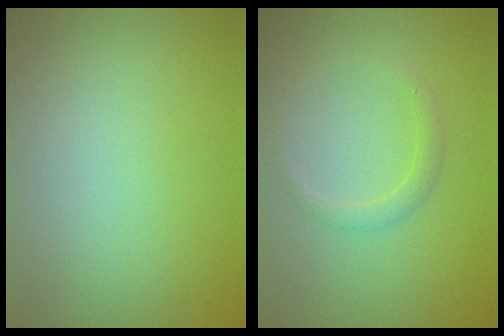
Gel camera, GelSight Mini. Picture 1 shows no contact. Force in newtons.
{"total": 1.3, "press": 1.3, "slide": 0.0}